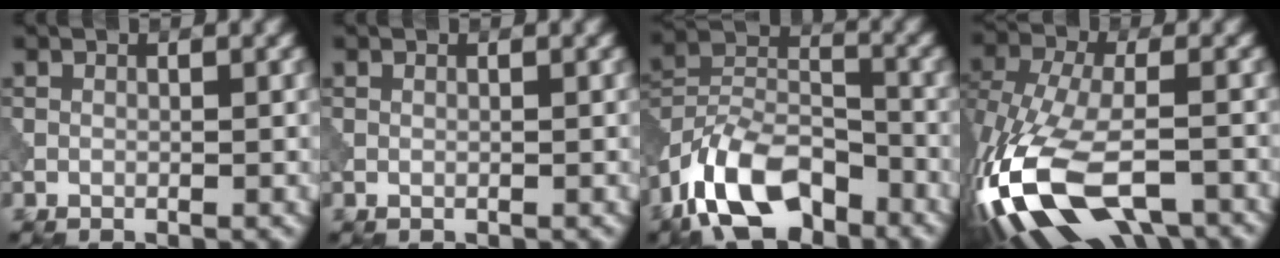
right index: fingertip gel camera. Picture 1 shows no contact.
{"total": 0.0}
{"total": 10.0, "force": [-6.6, 4.8, 5.8], "torque": [-0.105, 0.004, -0.141]}
{"total": 14.4, "force": [-6.9, 6.8, 10.7], "torque": [-0.245, -0.016, -0.128]}